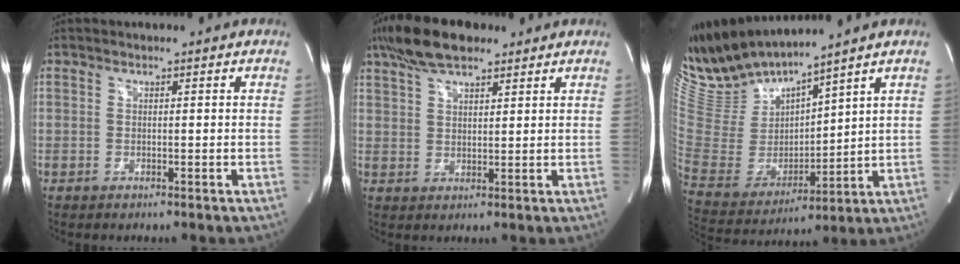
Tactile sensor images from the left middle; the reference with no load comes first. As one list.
[{"total": 9.4, "force": [6.9, 3.1, 5.5], "torque": [-0.111, 0.022, 0.125]}, {"total": 13.4, "force": [12.8, -0.2, 4.1], "torque": [-0.107, -0.002, 0.275]}]